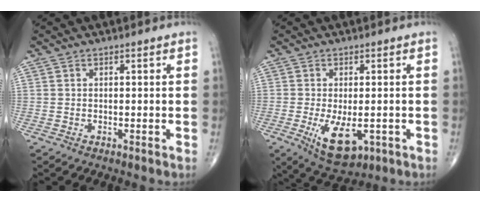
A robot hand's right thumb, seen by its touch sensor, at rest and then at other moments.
{"total": 8.6, "force": [-2.5, 4.1, 7.1], "torque": [-0.113, -0.016, -0.028]}